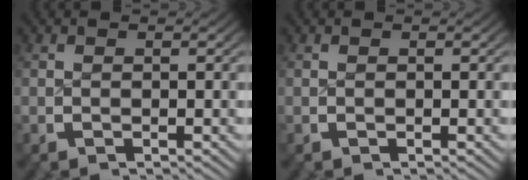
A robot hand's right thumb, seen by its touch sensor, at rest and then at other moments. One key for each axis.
{"total": 0.0}